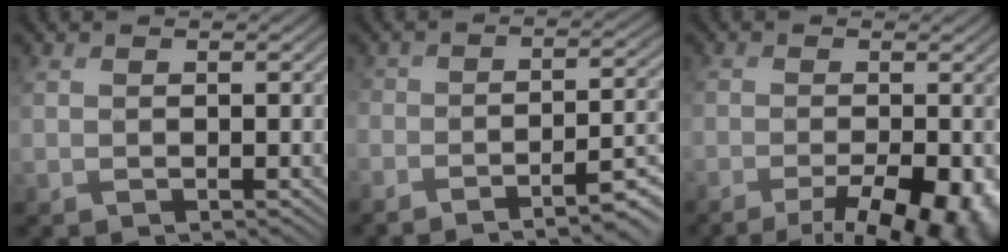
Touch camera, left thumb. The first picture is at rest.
{"total": 8.6, "force": [-6.2, 2.1, 5.5], "torque": [-0.079, -0.007, -0.092]}
{"total": 9.2, "force": [-5.3, 2.9, 6.9], "torque": [-0.111, -0.014, -0.073]}